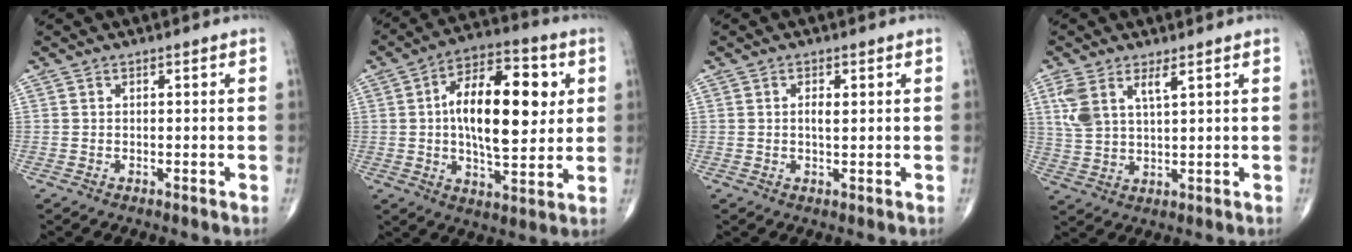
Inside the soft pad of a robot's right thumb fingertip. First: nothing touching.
{"total": 18.9, "force": [3.1, 8.8, 16.5], "torque": [-0.235, 0.004, 0.041]}
{"total": 2.2, "force": [0.5, 0.8, 2.0], "torque": [-0.033, -0.001, 0.006]}
{"total": 7.0, "force": [3.4, 2.6, 5.5], "torque": [-0.120, -0.010, 0.076]}